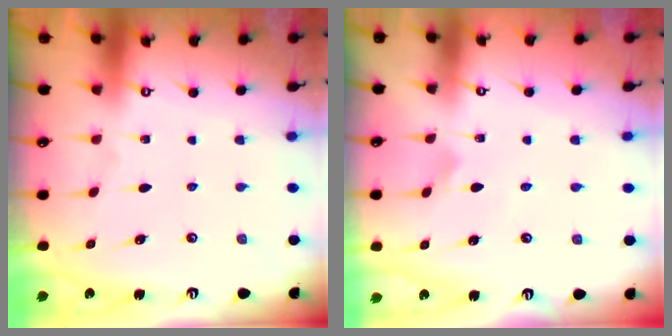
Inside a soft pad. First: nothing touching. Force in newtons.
{"total": 1.8, "press": 1.8, "slide": 0.1}